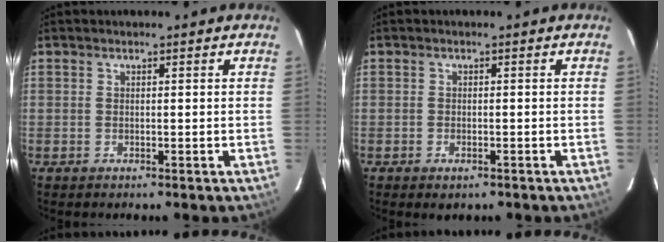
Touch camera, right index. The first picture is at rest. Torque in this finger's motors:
{"motor_torque": [0.42, -0.42, 0.00, -0.01]}